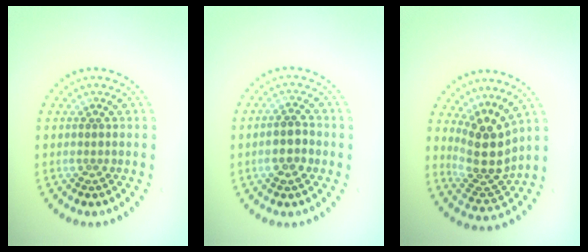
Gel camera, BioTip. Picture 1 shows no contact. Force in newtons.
{"total": 2.2, "press": 2.2, "slide": 0.2}
{"total": 4.4, "press": 3.3, "slide": 2.9}